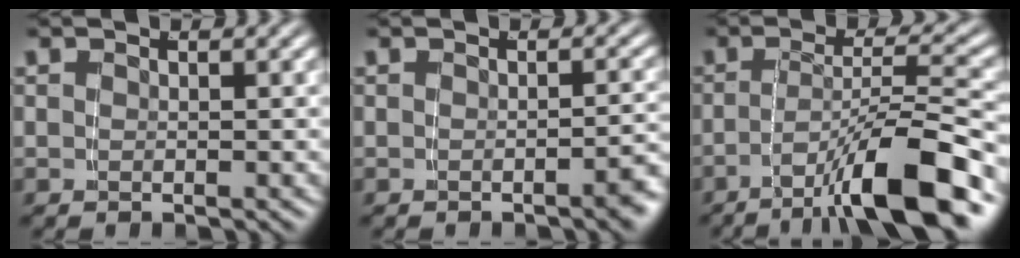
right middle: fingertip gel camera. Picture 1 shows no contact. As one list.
[{"total": 1.7, "force": [-1.3, 0.1, 1.1], "torque": [-0.012, 0.008, -0.024]}, {"total": 8.1, "force": [-4.9, 0.7, 6.4], "torque": [-0.085, 0.004, -0.075]}]